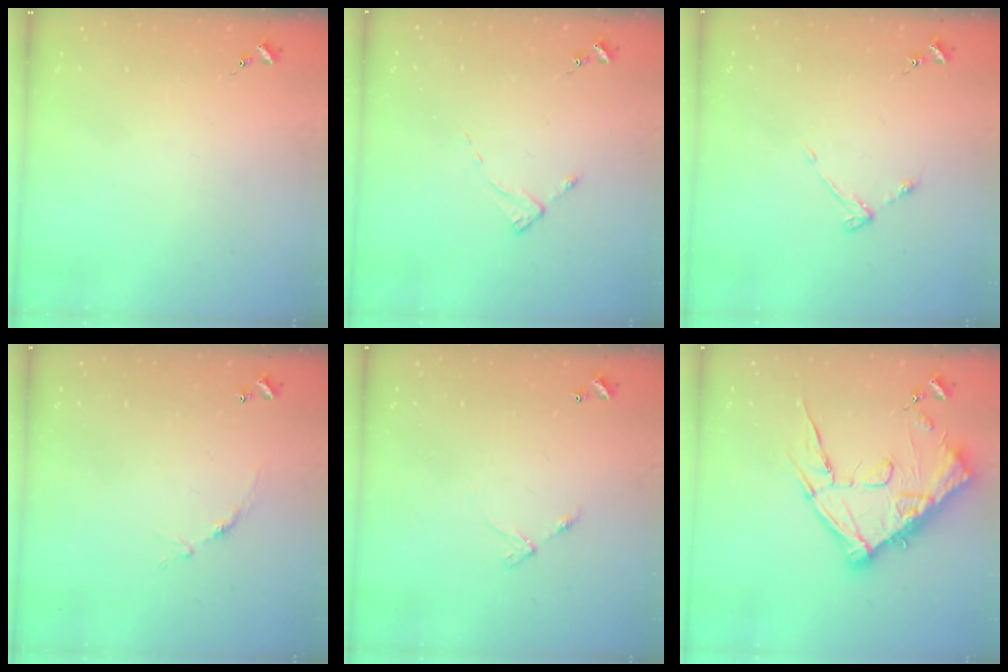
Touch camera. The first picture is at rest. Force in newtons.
{"total": 2.6, "press": 2.6, "slide": 0.2}
{"total": 3.6, "press": 3.6, "slide": 0.5}
{"total": 5.1, "press": 5.1, "slide": 0.4}
{"total": 4.7, "press": 4.7, "slide": 0.4}
{"total": 19.4, "press": 19.4, "slide": 1.0}